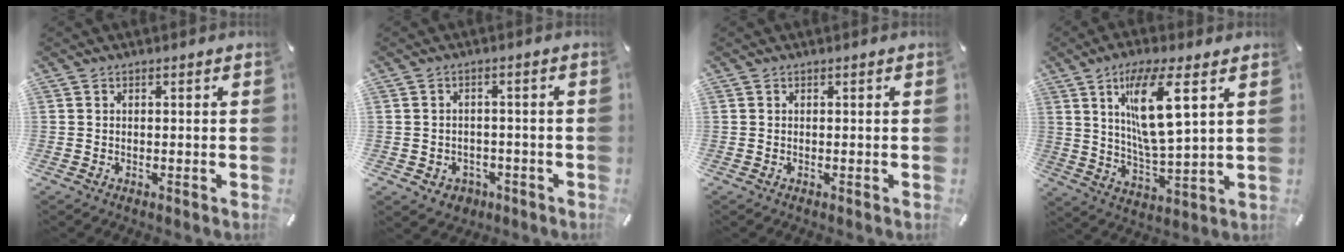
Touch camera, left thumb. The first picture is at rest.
{"total": 3.9, "force": [-1.5, 3.4, 1.1], "torque": [-0.011, 0.007, -0.027]}
{"total": 0.0}
{"total": 14.1, "force": [6.0, 3.6, 12.3], "torque": [-0.236, -0.016, 0.098]}